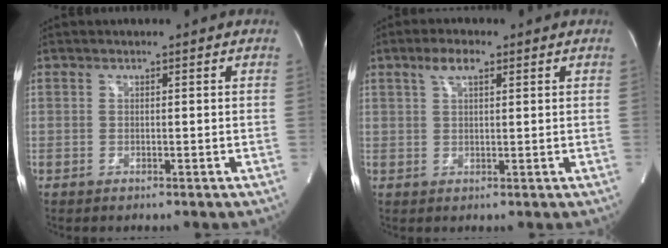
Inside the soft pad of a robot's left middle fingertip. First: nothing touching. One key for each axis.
{"total": 3.4, "fx": 1.9, "fy": 1.1, "fz": 2.6, "tx": -0.057, "ty": 0.012, "tz": 0.039}